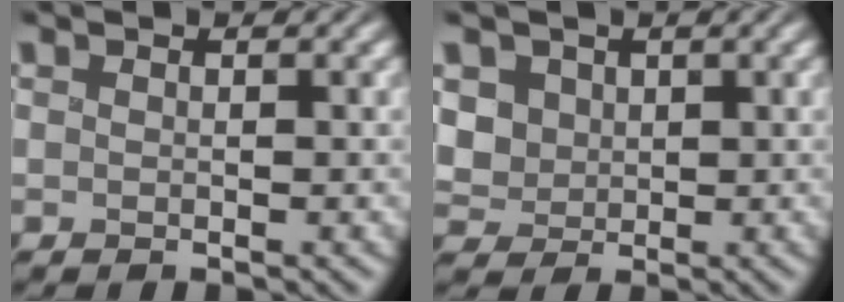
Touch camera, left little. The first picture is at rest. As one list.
[{"total": 3.5, "force": [0.4, 3.1, 1.5], "torque": [-0.045, -0.002, 0.007]}]